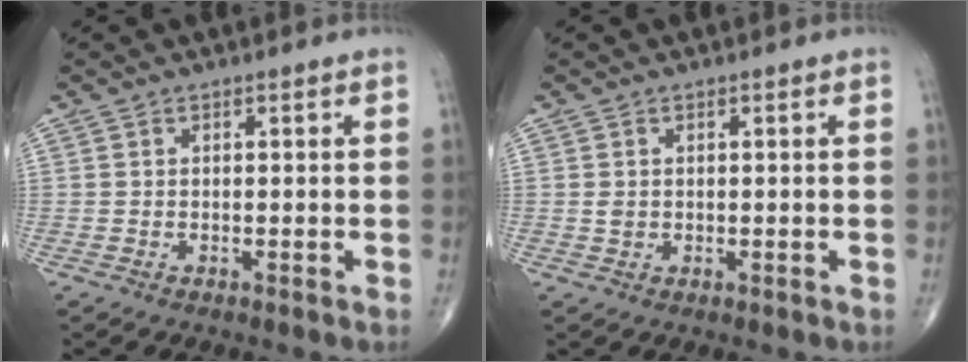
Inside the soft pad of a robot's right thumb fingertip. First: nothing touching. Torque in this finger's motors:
{"motor_torque": [0.34, 1.09, 0.25, 0.27, 0.10]}